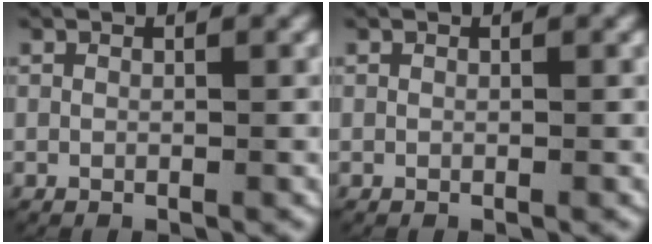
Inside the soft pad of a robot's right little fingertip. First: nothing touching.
{"total": 0.0}